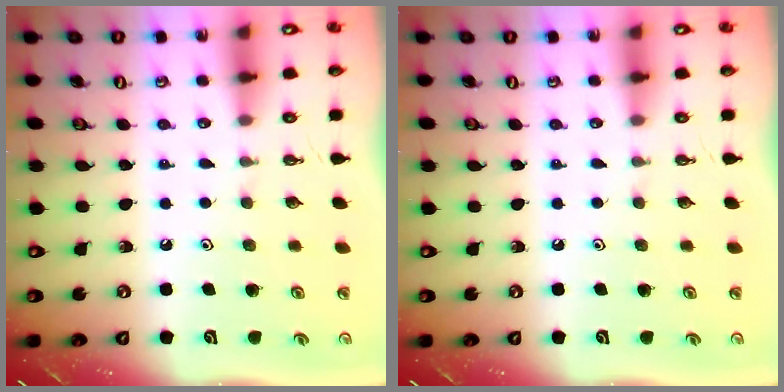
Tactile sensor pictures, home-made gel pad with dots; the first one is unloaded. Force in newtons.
{"total": 0.0}